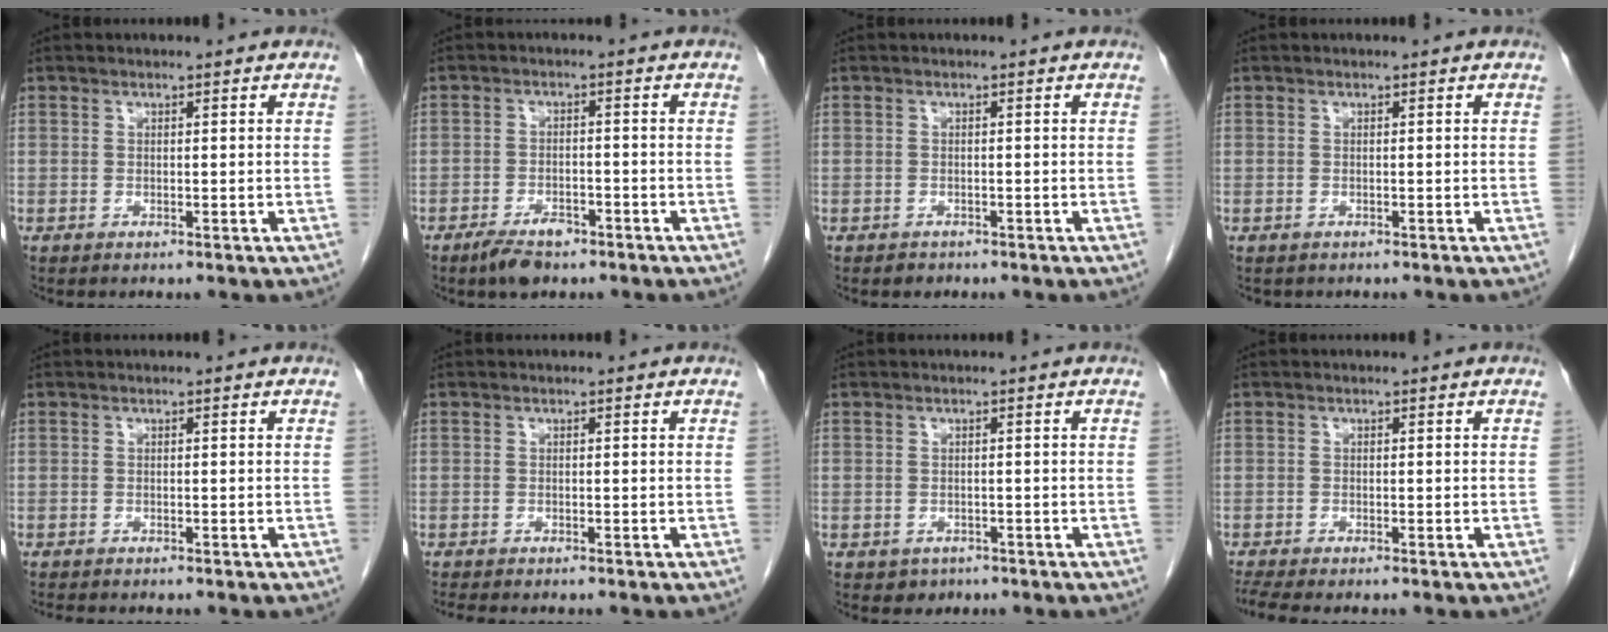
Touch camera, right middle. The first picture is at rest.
{"total": 4.6, "force": [-3.3, 1.9, 2.6], "torque": [-0.049, -0.001, -0.051]}
{"total": 1.0, "force": [-0.8, 0.6, 0.0], "torque": [-0.005, 0.002, -0.012]}
{"total": 0.6, "force": [-0.4, 0.4, 0.0], "torque": [-0.011, 0.002, -0.006]}
{"total": 1.6, "force": [-1.4, 0.3, 0.6], "torque": [-0.014, -0.004, -0.020]}
{"total": 2.4, "force": [-2.1, 0.4, 1.1], "torque": [-0.019, -0.006, -0.030]}
{"total": 1.8, "force": [-1.0, 1.5, 0.3], "torque": [-0.005, 0.005, -0.008]}
{"total": 3.0, "force": [-2.6, 0.0, 1.4], "torque": [-0.029, -0.010, -0.048]}